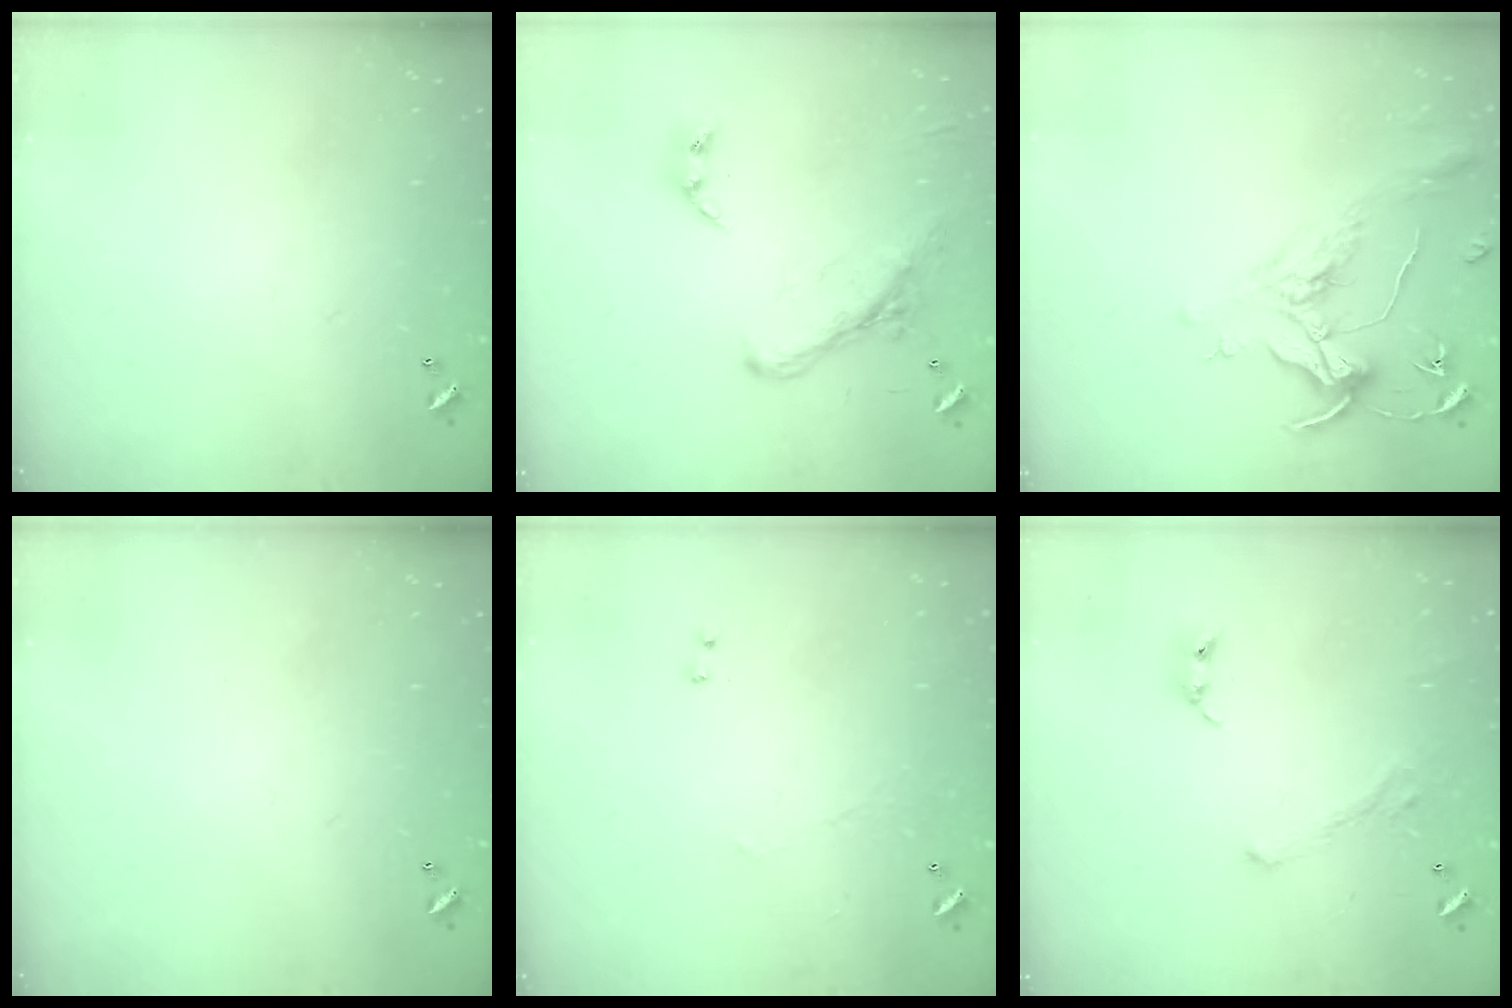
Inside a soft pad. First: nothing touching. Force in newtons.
{"total": 5.8, "press": 5.6, "slide": 1.6}
{"total": 1.6, "press": 1.4, "slide": 0.7}
{"total": 0.0}
{"total": 0.7, "press": 0.0, "slide": 0.7}
{"total": 2.6, "press": 2.4, "slide": 1.0}